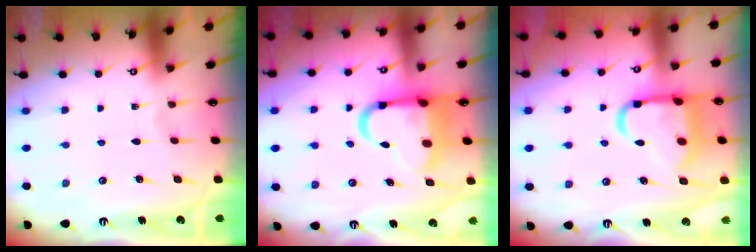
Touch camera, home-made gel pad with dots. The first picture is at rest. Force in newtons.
{"total": 13.3, "press": 12.9, "slide": 3.0}
{"total": 15.1, "press": 15.0, "slide": 1.8}